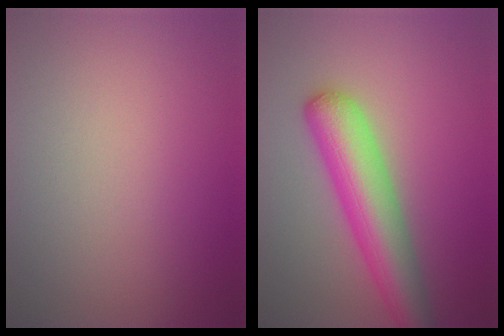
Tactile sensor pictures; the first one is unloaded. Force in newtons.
{"total": 6.6, "press": 6.6, "slide": 0.2}